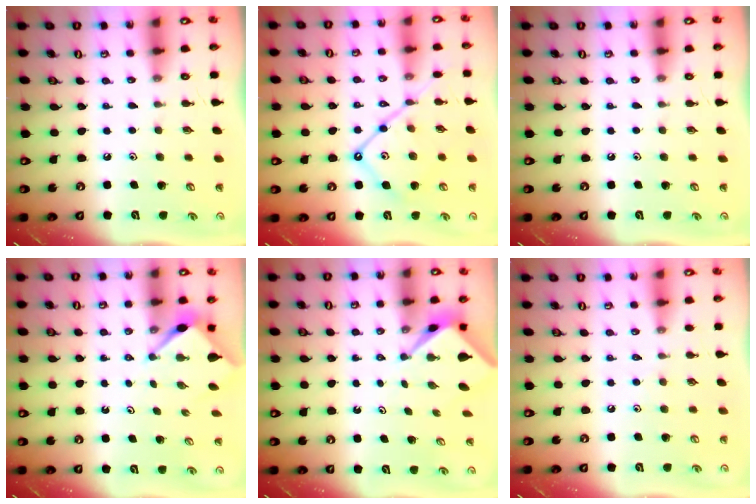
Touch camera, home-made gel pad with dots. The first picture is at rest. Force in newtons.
{"total": 13.7, "press": 13.6, "slide": 1.2}
{"total": 0.0}
{"total": 2.8, "press": 2.8, "slide": 0.3}
{"total": 2.3, "press": 2.3, "slide": 0.3}
{"total": 4.7, "press": 4.6, "slide": 0.7}